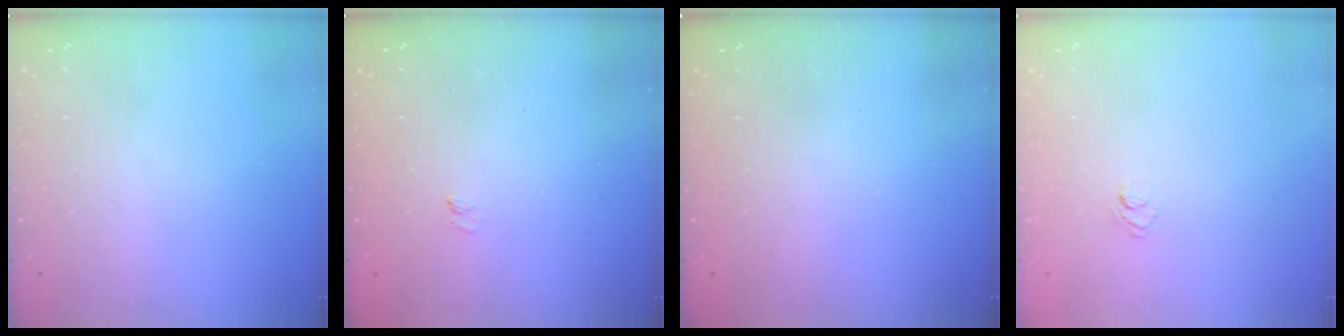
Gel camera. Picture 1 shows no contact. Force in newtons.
{"total": 1.2, "press": 0.5, "slide": 1.1}
{"total": 2.4, "press": 2.3, "slide": 0.8}
{"total": 2.6, "press": 2.3, "slide": 1.1}